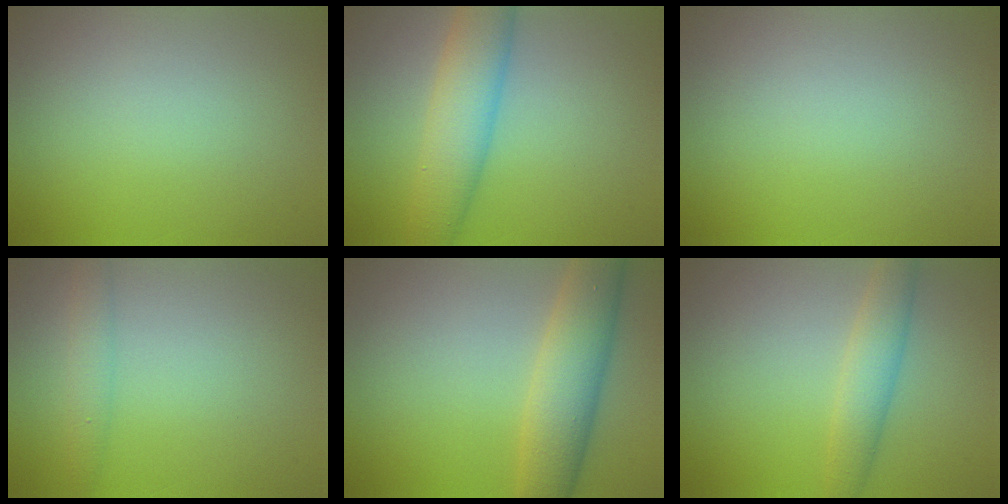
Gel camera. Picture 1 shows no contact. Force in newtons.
{"total": 5.6, "press": 5.6, "slide": 0.2}
{"total": 0.0}
{"total": 1.7, "press": 1.7, "slide": 0.2}
{"total": 5.6, "press": 5.6, "slide": 0.1}
{"total": 3.0, "press": 3.0, "slide": 0.1}